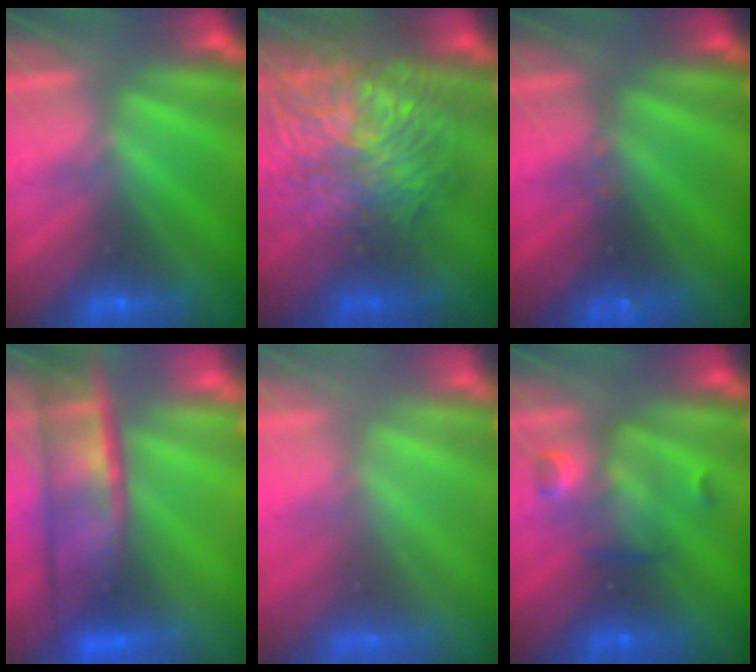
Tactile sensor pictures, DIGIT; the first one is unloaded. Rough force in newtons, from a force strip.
{"total": 9.9}
{"total": 2.4}
{"total": 5.5}
{"total": 9.6}
{"total": 2.8}